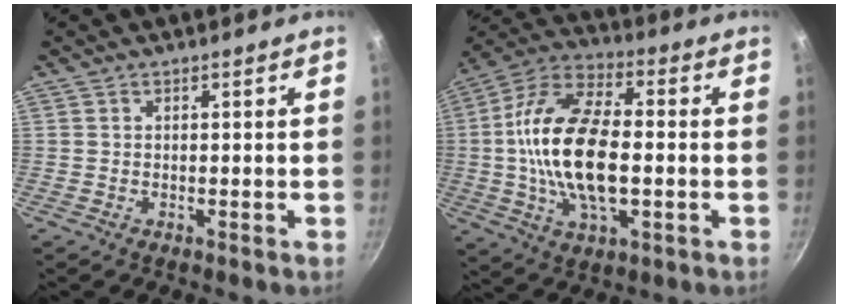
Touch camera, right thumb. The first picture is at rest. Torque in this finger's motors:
{"motor_torque": [0.95, 3.25, 2.34, -0.43, 0.84]}